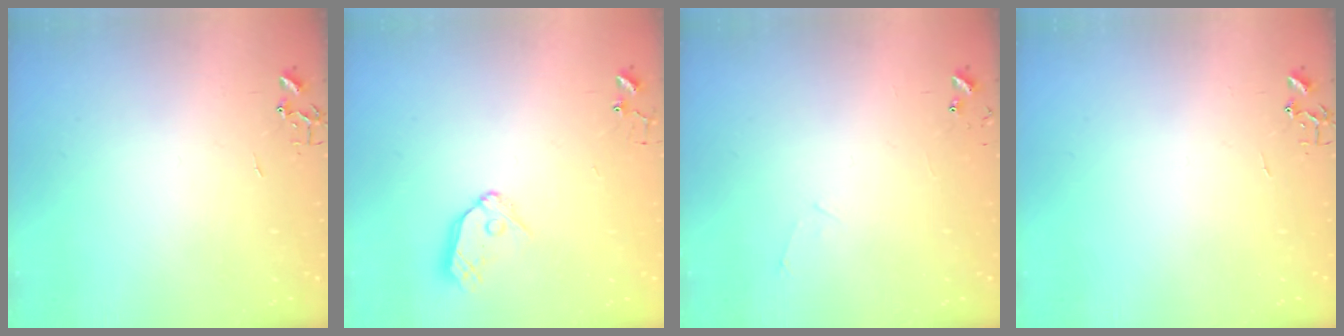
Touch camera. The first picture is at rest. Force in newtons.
{"total": 9.5, "press": 9.5, "slide": 0.9}
{"total": 4.8, "press": 4.8, "slide": 0.5}
{"total": 0.0}